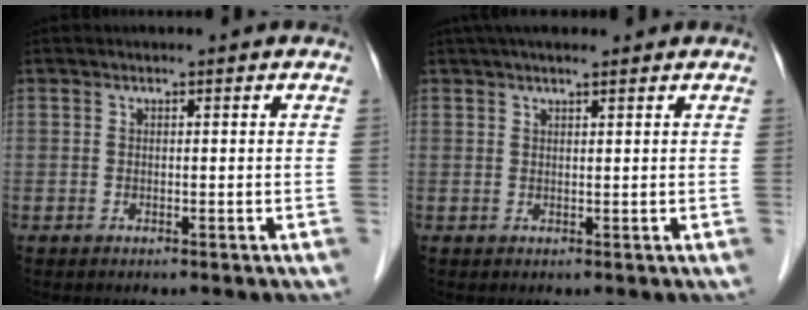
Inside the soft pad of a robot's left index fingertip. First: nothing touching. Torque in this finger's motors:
{"motor_torque": [1.03, -1.07, 0.12, 0.08]}